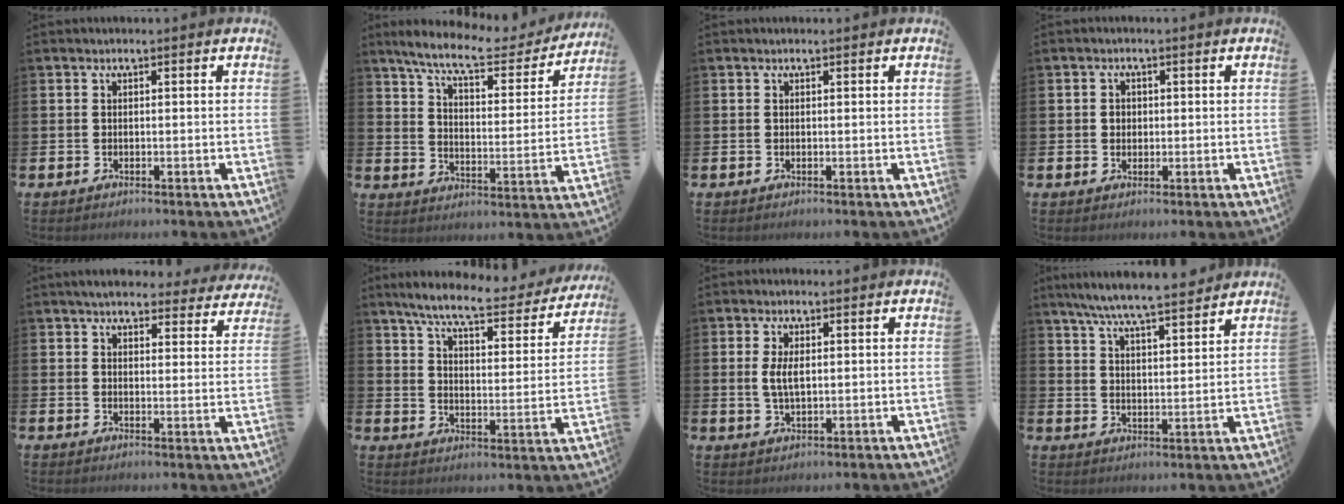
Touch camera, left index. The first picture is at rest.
{"total": 9.2, "force": [8.0, 1.7, 4.0], "torque": [-0.098, -0.051, 0.133]}
{"total": 0.0}
{"total": 1.6, "force": [0.5, 1.4, 0.5], "torque": [0.006, 0.002, 0.003]}
{"total": 4.6, "force": [4.3, 1.4, 1.0], "torque": [-0.023, -0.025, 0.074]}
{"total": 7.7, "force": [6.9, 1.0, 3.4], "torque": [-0.090, -0.044, 0.113]}
{"total": 3.4, "force": [0.7, 1.5, 2.9], "torque": [-0.049, 0.002, 0.009]}
{"total": 7.4, "force": [6.9, 0.3, 2.4], "torque": [-0.065, -0.036, 0.123]}